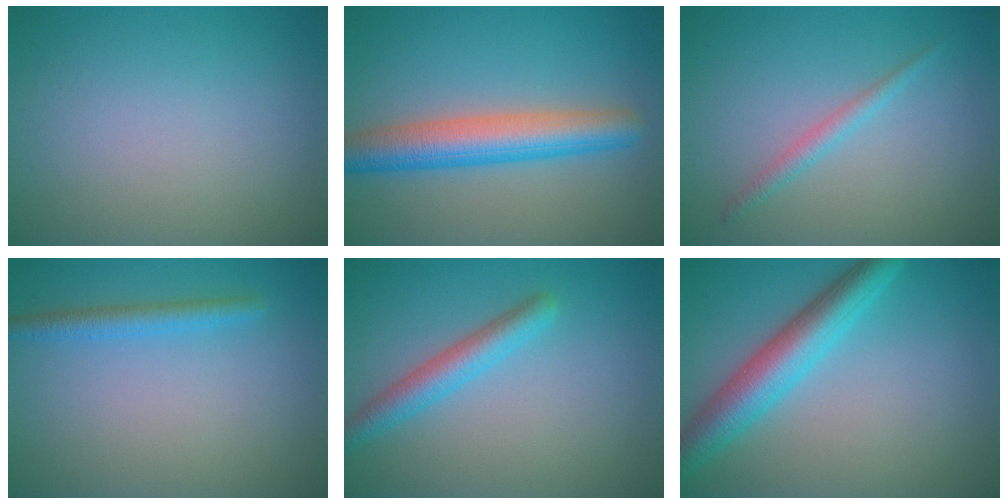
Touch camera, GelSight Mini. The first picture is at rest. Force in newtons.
{"total": 5.9, "press": 5.9, "slide": 0.3}
{"total": 1.4, "press": 1.4, "slide": 0.1}
{"total": 2.0, "press": 2.0, "slide": 0.1}
{"total": 3.0, "press": 3.0, "slide": 0.1}
{"total": 5.5, "press": 5.5, "slide": 0.1}